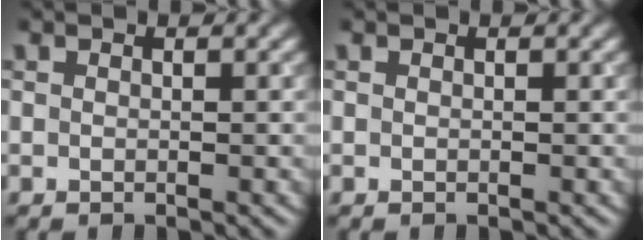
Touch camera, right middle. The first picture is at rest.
{"total": 0.0}